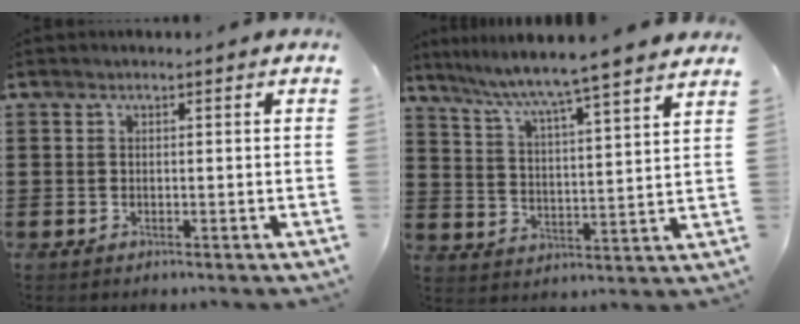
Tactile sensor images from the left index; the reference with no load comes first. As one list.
[{"total": 5.8, "force": [5.2, -1.3, 2.2], "torque": [-0.066, -0.045, 0.081]}]